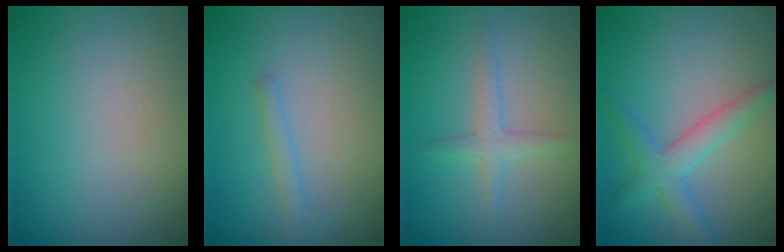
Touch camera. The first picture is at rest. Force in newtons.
{"total": 1.1, "press": 1.1, "slide": 0.0}
{"total": 1.6, "press": 1.6, "slide": 0.1}
{"total": 2.1, "press": 2.1, "slide": 0.1}